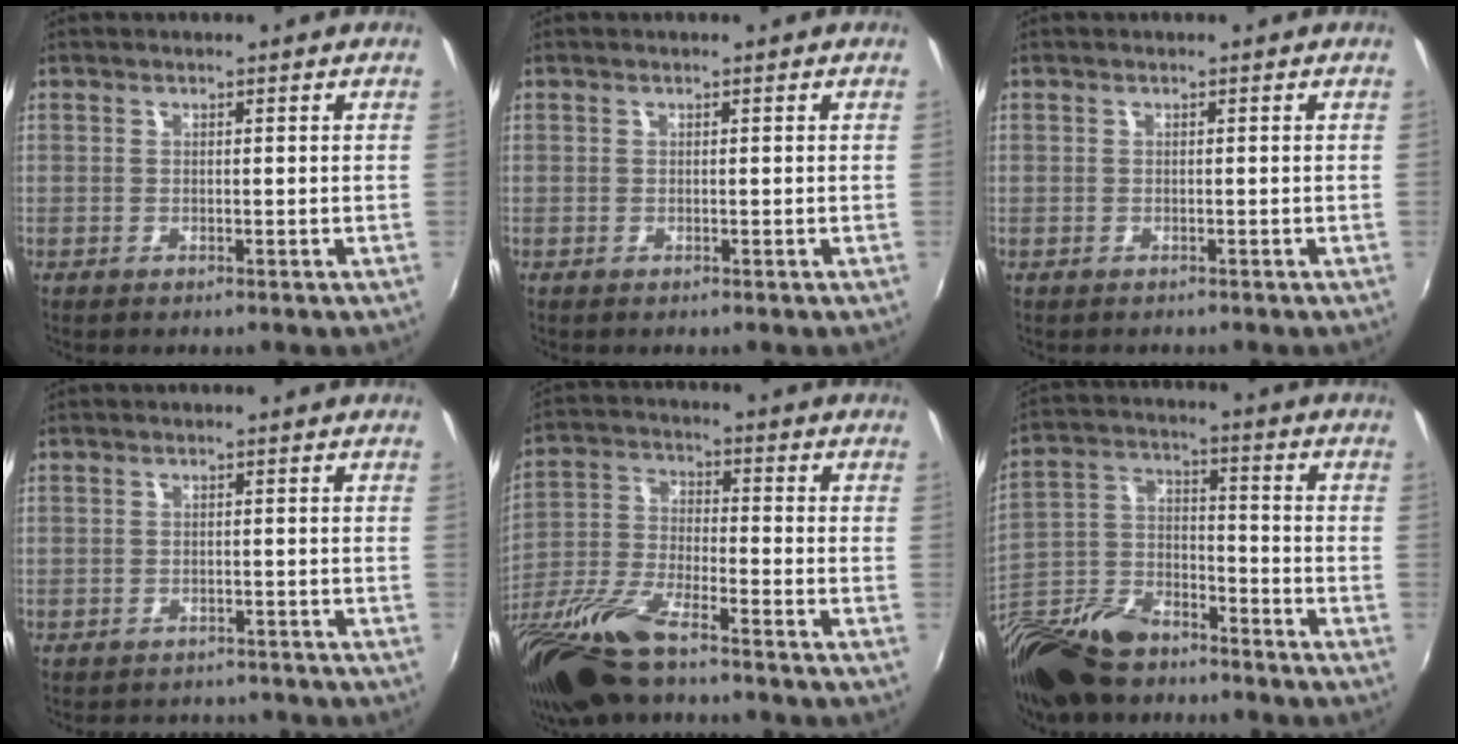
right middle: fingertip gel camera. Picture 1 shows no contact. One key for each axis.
{"total": 0.0}
{"total": 0.9, "fx": -0.6, "fy": 0.6, "fz": -0.1, "tx": -0.002, "ty": 0.002, "tz": -0.008}
{"total": 5.3, "fx": -4.6, "fy": 2.4, "fz": 1.0, "tx": -0.023, "ty": 0.005, "tz": -0.062}
{"total": 16.5, "fx": -12.6, "fy": 3.4, "fz": 10.2, "tx": -0.217, "ty": -0.043, "tz": -0.243}
{"total": 20.4, "fx": -15.1, "fy": 9.6, "fz": 9.9, "tx": -0.239, "ty": -0.013, "tz": -0.266}